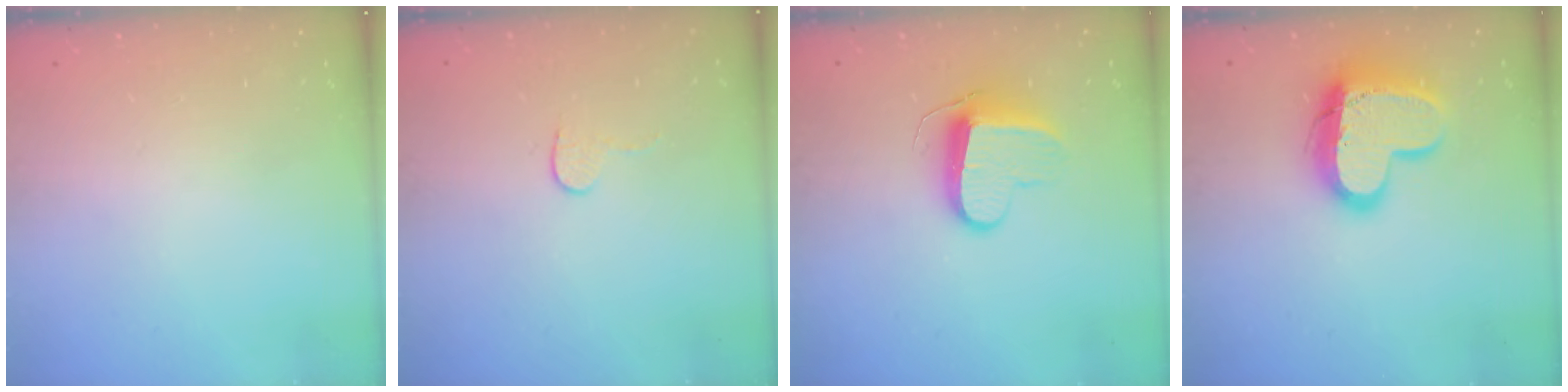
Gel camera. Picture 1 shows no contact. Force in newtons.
{"total": 4.0, "press": 4.0, "slide": 0.3}
{"total": 9.9, "press": 9.9, "slide": 0.1}
{"total": 16.3, "press": 16.3, "slide": 1.3}